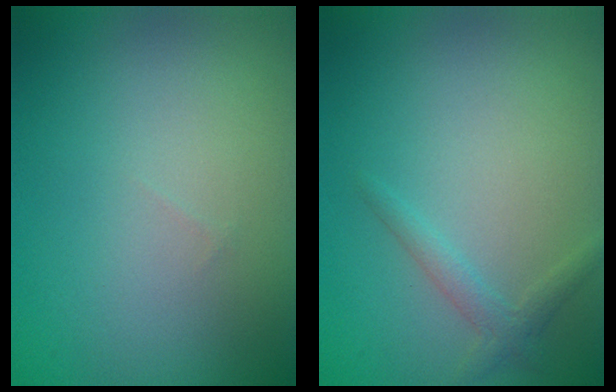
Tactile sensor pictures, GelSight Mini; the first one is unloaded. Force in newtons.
{"total": 1.5, "press": 1.5, "slide": 0.1}